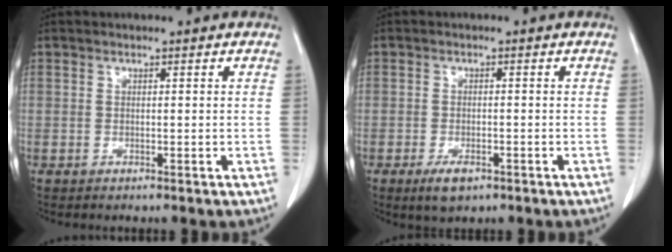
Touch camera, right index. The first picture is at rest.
{"total": 3.5, "force": [-2.0, 1.6, 2.3], "torque": [-0.043, -0.002, -0.027]}